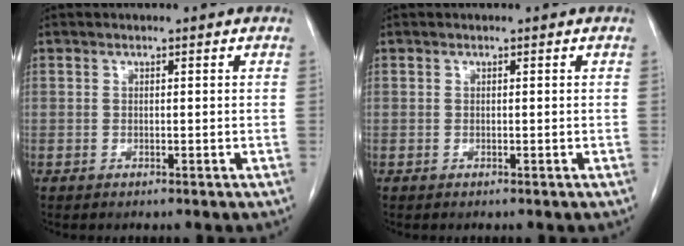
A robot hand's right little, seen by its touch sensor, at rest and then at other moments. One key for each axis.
{"total": 0.0}